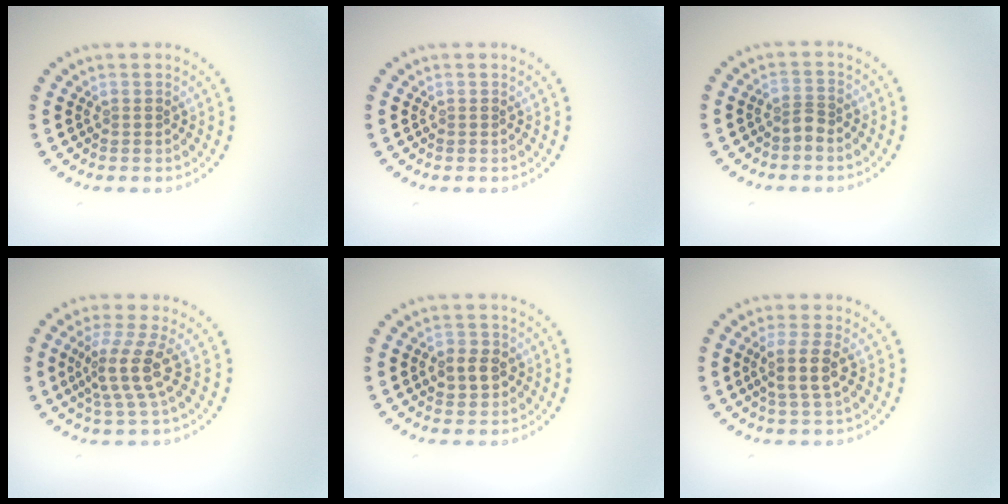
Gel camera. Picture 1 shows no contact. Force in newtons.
{"total": 0.0}
{"total": 1.4, "press": 1.1, "slide": 0.8}
{"total": 3.8, "press": 2.9, "slide": 2.4}
{"total": 2.6, "press": 2.6, "slide": 0.6}
{"total": 2.8, "press": 2.6, "slide": 1.2}